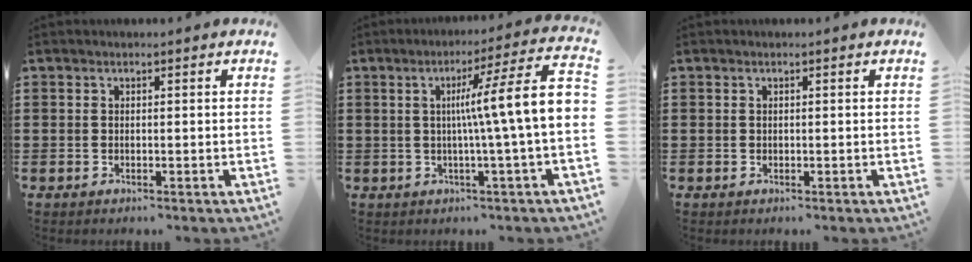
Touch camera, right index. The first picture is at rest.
{"total": 10.6, "force": [0.8, -0.2, 10.6], "torque": [-0.176, -0.017, 0.005]}
{"total": 0.0}